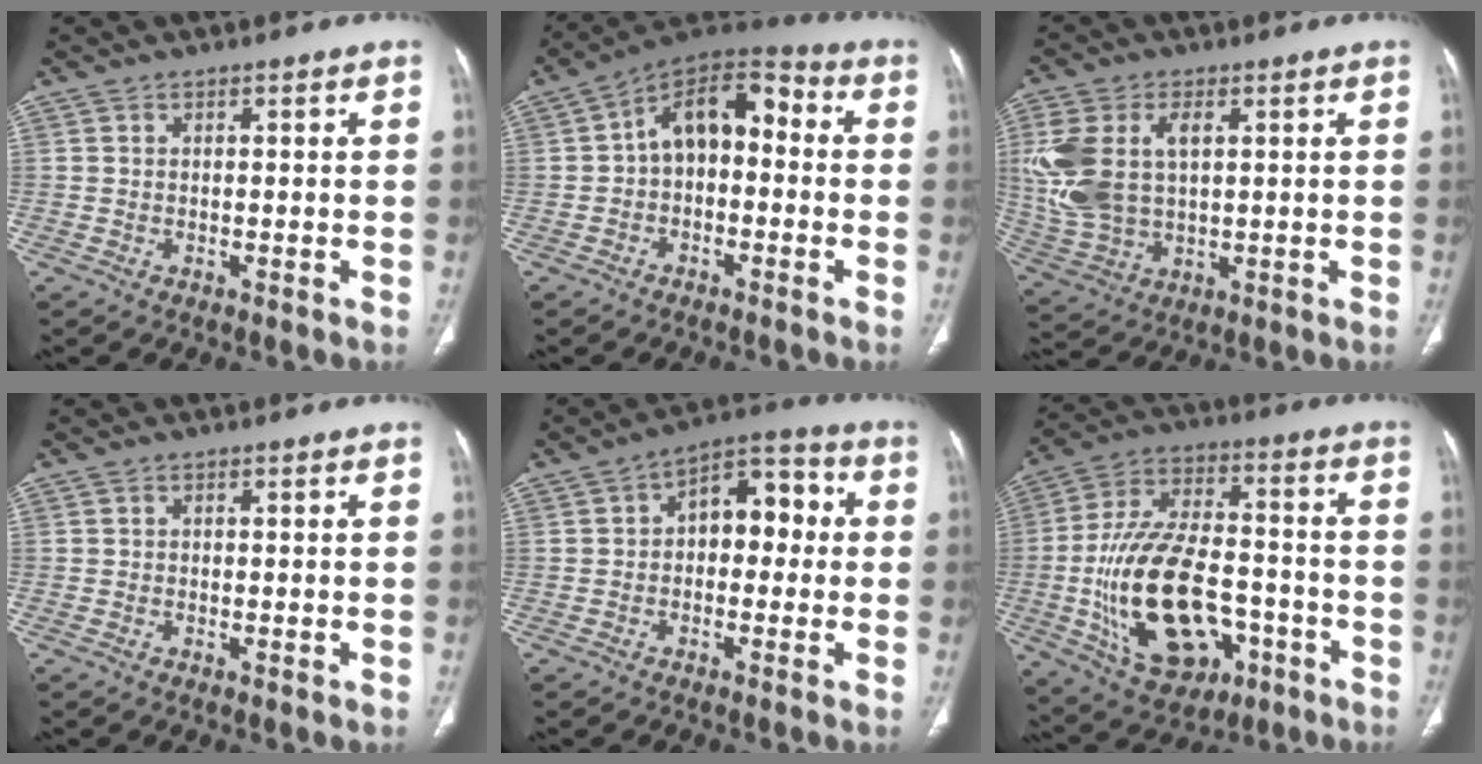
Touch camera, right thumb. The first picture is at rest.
{"total": 12.2, "force": [0.1, 7.8, 9.4], "torque": [-0.110, 0.048, -0.017]}
{"total": 14.8, "force": [2.8, 9.1, 11.4], "torque": [-0.257, 0.004, 0.064]}
{"total": 0.0}
{"total": 10.0, "force": [0.8, 6.2, 7.7], "torque": [-0.072, 0.034, -0.001]}
{"total": 23.2, "force": [-6.2, 13.7, 17.7], "torque": [-0.311, 0.031, -0.085]}